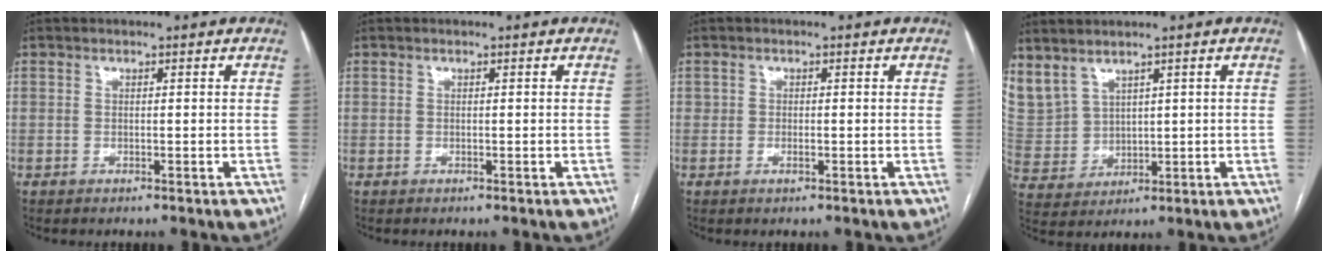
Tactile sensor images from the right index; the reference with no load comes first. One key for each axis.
{"total": 0.0}
{"total": 0.8, "fx": -0.3, "fy": 0.3, "fz": 0.7, "tx": -0.013, "ty": -0.001, "tz": -0.005}
{"total": 11.2, "fx": 7.0, "fy": 7.2, "fz": 4.9, "tx": -0.156, "ty": 0.012, "tz": 0.171}